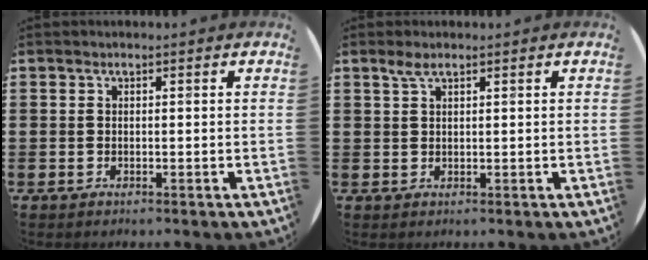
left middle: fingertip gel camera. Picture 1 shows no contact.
{"total": 1.7, "force": [1.2, 0.4, 1.1], "torque": [-0.024, 0.004, 0.021]}